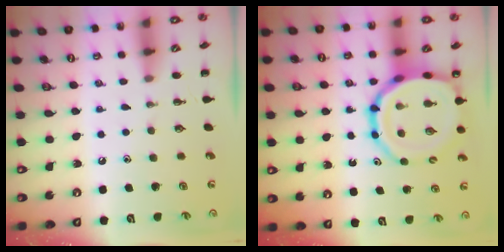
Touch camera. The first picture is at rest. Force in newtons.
{"total": 15.9, "press": 15.5, "slide": 3.5}